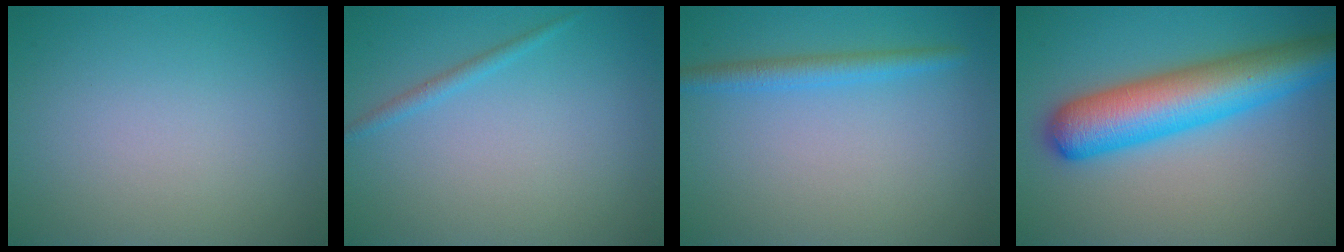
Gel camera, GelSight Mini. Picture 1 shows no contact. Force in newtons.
{"total": 1.1, "press": 1.0, "slide": 0.1}
{"total": 2.2, "press": 2.2, "slide": 0.2}
{"total": 9.0, "press": 9.0, "slide": 0.3}